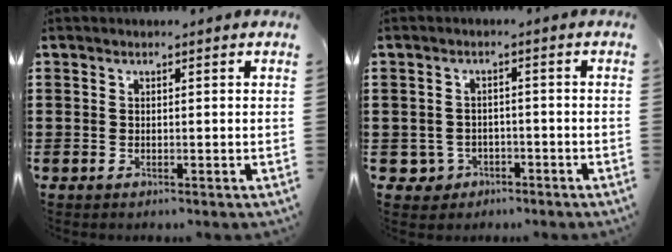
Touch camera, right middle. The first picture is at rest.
{"total": 2.7, "force": [-1.9, 1.8, 0.5], "torque": [-0.025, -0.001, -0.044]}